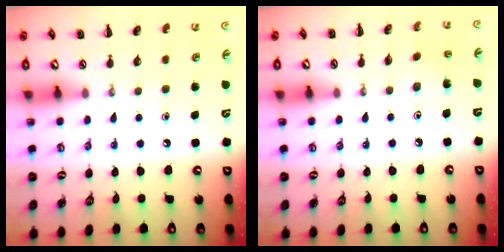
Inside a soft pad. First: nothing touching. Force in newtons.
{"total": 1.4, "press": 1.3, "slide": 0.5}